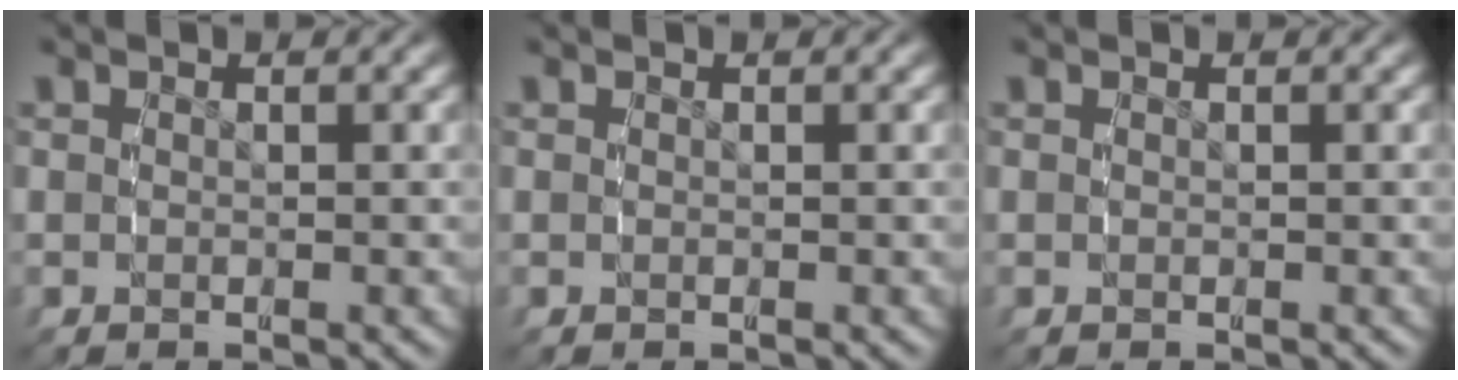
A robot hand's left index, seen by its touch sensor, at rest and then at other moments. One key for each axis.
{"total": 0.0}
{"total": 0.0}